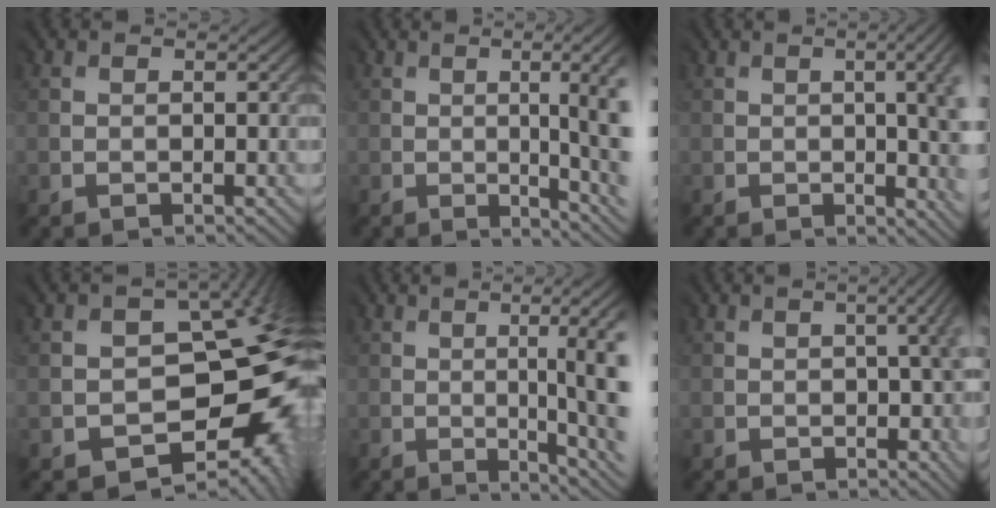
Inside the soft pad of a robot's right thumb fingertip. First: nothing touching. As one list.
[{"total": 7.9, "force": [-0.9, 1.9, 7.7], "torque": [-0.086, 0.011, -0.011]}, {"total": 10.9, "force": [-0.6, 4.6, 9.8], "torque": [-0.080, 0.010, -0.003]}, {"total": 12.6, "force": [-4.4, 9.0, 7.7], "torque": [-0.064, -0.015, -0.053]}, {"total": 9.8, "force": [-0.7, 2.2, 9.5], "torque": [-0.102, 0.015, -0.003]}, {"total": 7.5, "force": [-0.5, 3.0, 6.9], "torque": [-0.045, 0.003, -0.008]}]